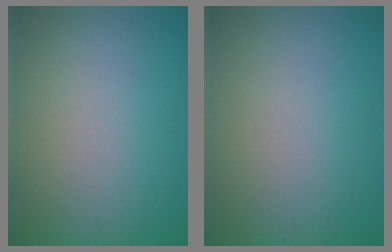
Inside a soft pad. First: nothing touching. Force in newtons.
{"total": 0.0}